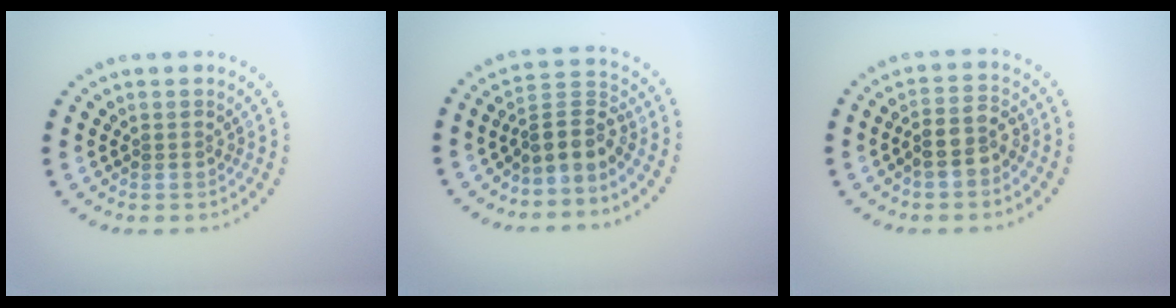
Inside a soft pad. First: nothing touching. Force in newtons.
{"total": 3.3, "press": 2.4, "slide": 2.2}
{"total": 2.8, "press": 2.5, "slide": 1.1}